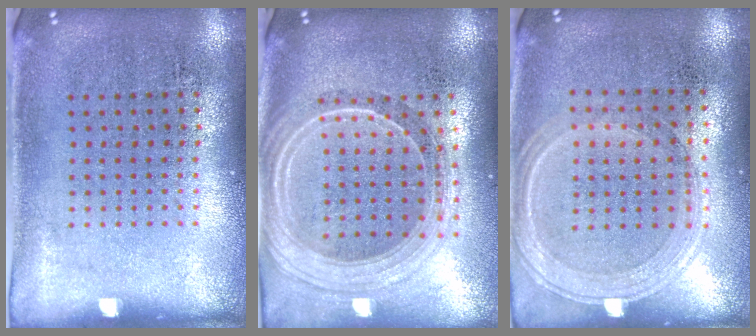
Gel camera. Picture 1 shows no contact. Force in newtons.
{"total": 2.3, "press": 1.9, "slide": 1.3}
{"total": 0.7, "press": 0.7, "slide": 0.2}